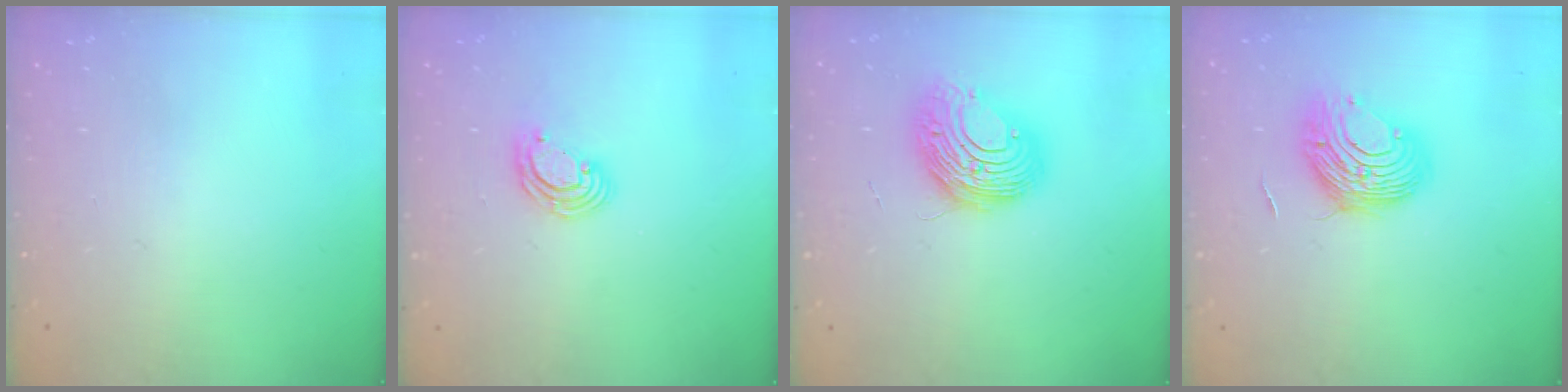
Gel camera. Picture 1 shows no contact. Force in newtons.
{"total": 6.5, "press": 6.5, "slide": 0.6}
{"total": 10.5, "press": 10.5, "slide": 1.3}
{"total": 9.9, "press": 9.9, "slide": 0.7}